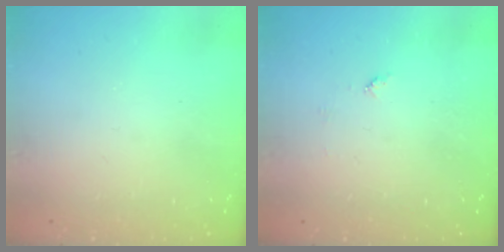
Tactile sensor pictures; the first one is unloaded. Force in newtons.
{"total": 4.3, "press": 4.3, "slide": 0.5}